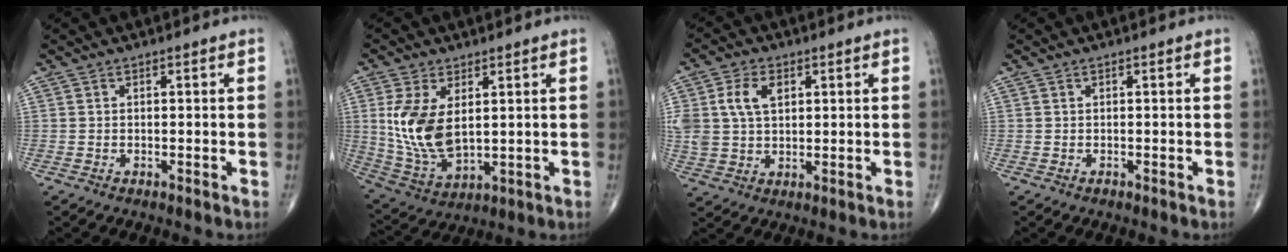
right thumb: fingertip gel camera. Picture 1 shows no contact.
{"total": 12.3, "force": [2.2, 6.8, 10.0], "torque": [-0.200, -0.016, 0.059]}
{"total": 9.5, "force": [2.8, 6.3, 6.5], "torque": [-0.131, 0.004, 0.057]}
{"total": 0.0}